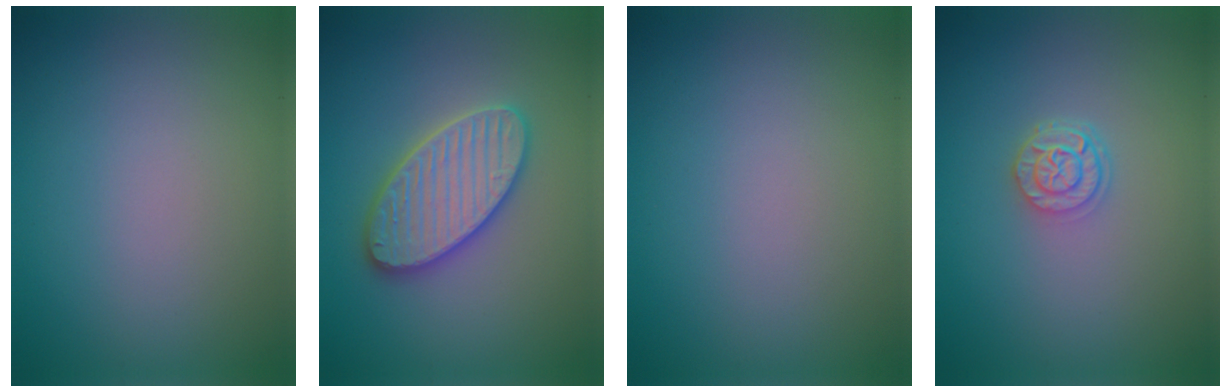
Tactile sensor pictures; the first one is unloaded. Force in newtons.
{"total": 5.8, "press": 5.8, "slide": 0.6}
{"total": 0.0}
{"total": 2.4, "press": 1.9, "slide": 1.5}